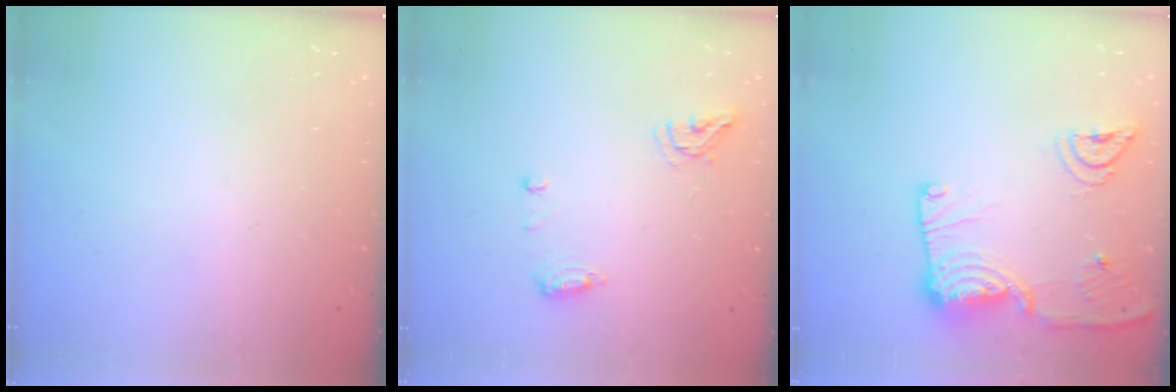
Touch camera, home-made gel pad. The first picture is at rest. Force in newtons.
{"total": 7.4, "press": 7.4, "slide": 1.0}
{"total": 16.4, "press": 16.3, "slide": 2.0}